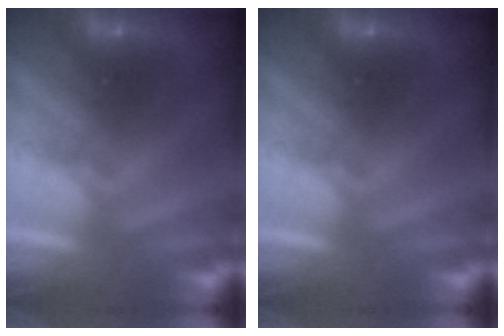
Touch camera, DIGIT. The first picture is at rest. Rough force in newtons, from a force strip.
{"total": 0.0}